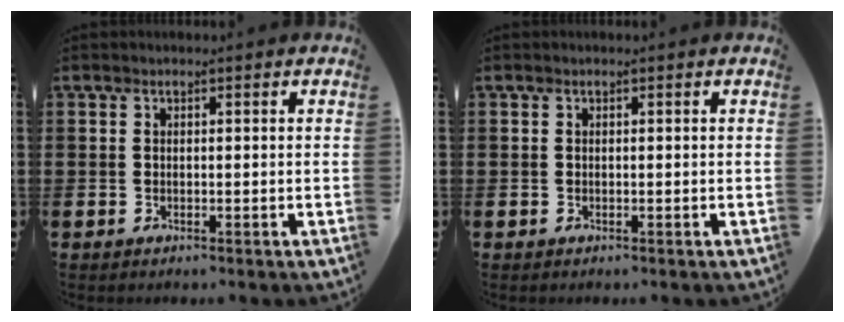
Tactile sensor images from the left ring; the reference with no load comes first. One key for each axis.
{"total": 0.0}